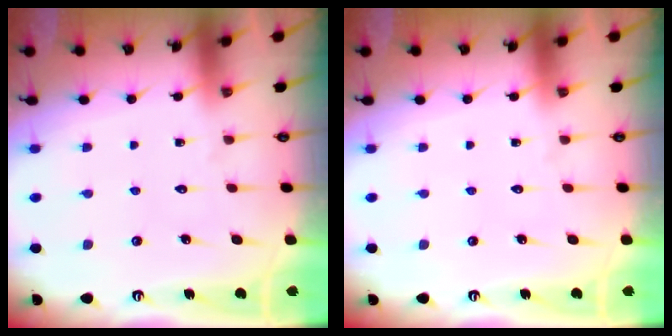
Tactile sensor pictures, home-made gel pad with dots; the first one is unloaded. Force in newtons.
{"total": 0.0}